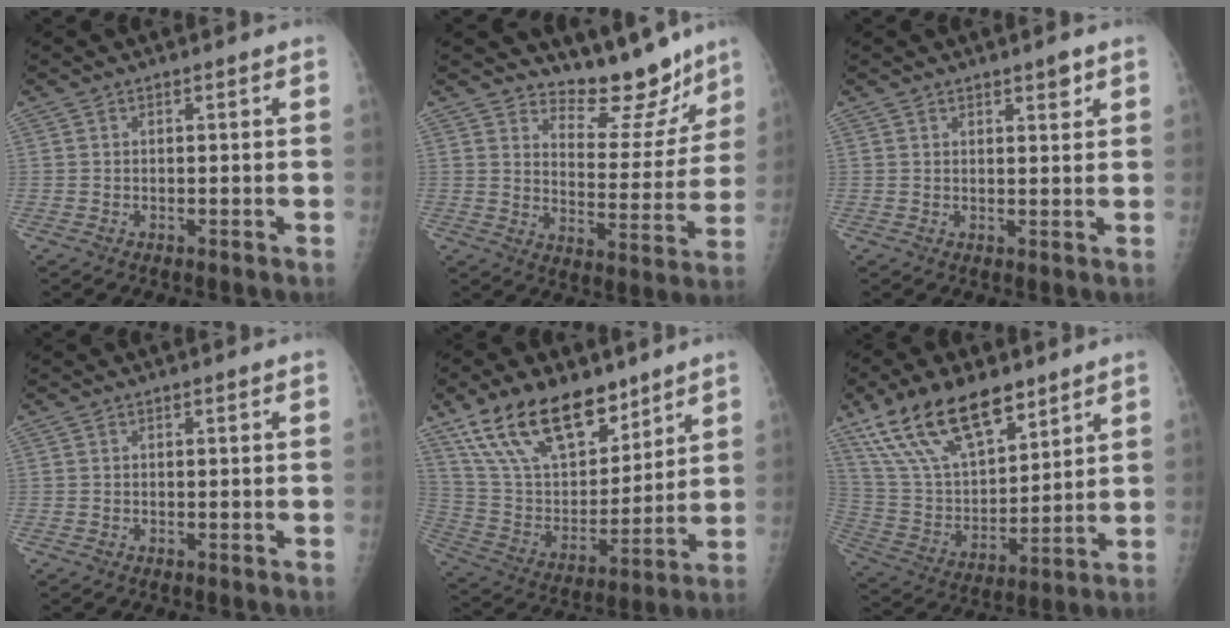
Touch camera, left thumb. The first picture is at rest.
{"total": 13.5, "force": [12.0, 4.9, 3.7], "torque": [-0.009, -0.103, 0.168]}
{"total": 2.4, "force": [1.7, 0.8, 1.6], "torque": [-0.014, -0.011, 0.025]}
{"total": 0.0}
{"total": 20.7, "force": [14.2, 10.1, 11.3], "torque": [-0.163, -0.057, 0.267]}
{"total": 20.0, "force": [13.3, 8.8, 12.1], "torque": [-0.188, -0.050, 0.258]}